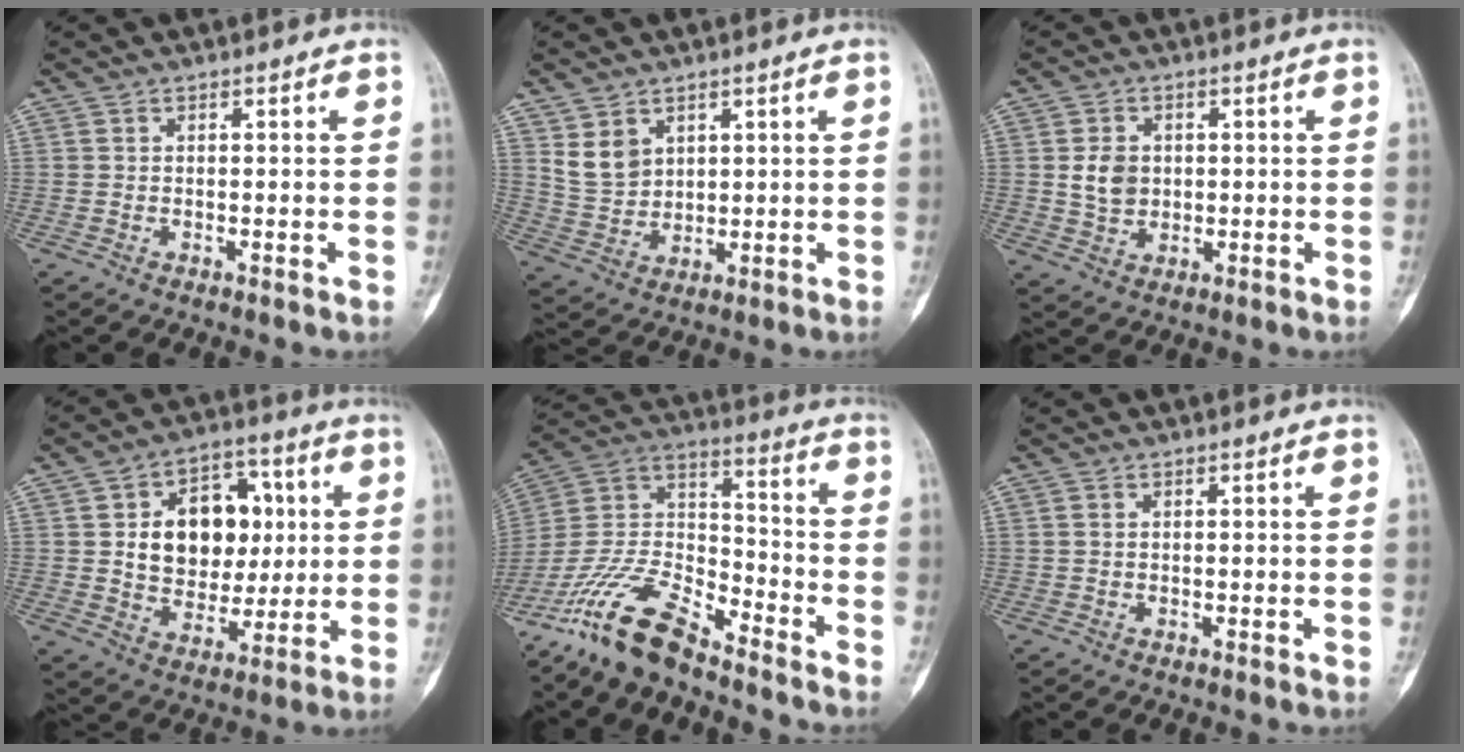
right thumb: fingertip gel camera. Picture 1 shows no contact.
{"total": 6.3, "force": [3.2, 4.6, 2.9], "torque": [-0.040, -0.019, 0.076]}
{"total": 5.3, "force": [0.6, 4.3, 3.1], "torque": [-0.041, -0.005, 0.016]}
{"total": 16.4, "force": [2.7, 11.9, 10.8], "torque": [-0.109, 0.007, 0.049]}
{"total": 15.9, "force": [-12.5, 5.1, 8.3], "torque": [-0.156, 0.076, -0.245]}
{"total": 0.7, "force": [0.2, 0.5, 0.5], "torque": [-0.012, 0.001, 0.003]}